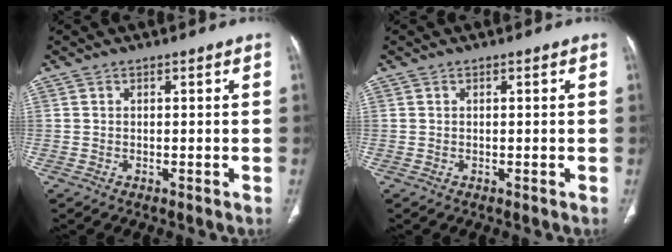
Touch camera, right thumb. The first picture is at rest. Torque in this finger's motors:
{"motor_torque": [-0.02, 0.05, -0.10, -0.01, 0.03]}